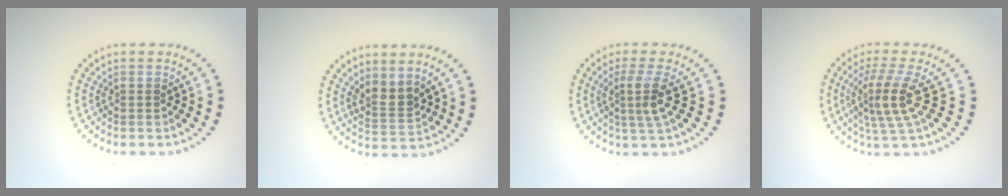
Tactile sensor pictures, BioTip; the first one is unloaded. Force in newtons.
{"total": 2.6, "press": 2.2, "slide": 1.4}
{"total": 2.9, "press": 2.2, "slide": 1.9}
{"total": 4.0, "press": 3.1, "slide": 2.6}